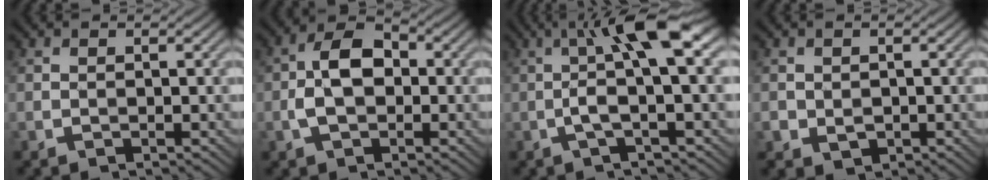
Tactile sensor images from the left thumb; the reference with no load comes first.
{"total": 5.6, "force": [-0.7, 3.6, 4.3], "torque": [-0.083, 0.007, -0.019]}
{"total": 8.7, "force": [0.7, 1.6, 8.6], "torque": [-0.148, 0.027, 0.000]}
{"total": 2.0, "force": [-0.4, 1.7, 0.9], "torque": [-0.026, -0.010, -0.005]}